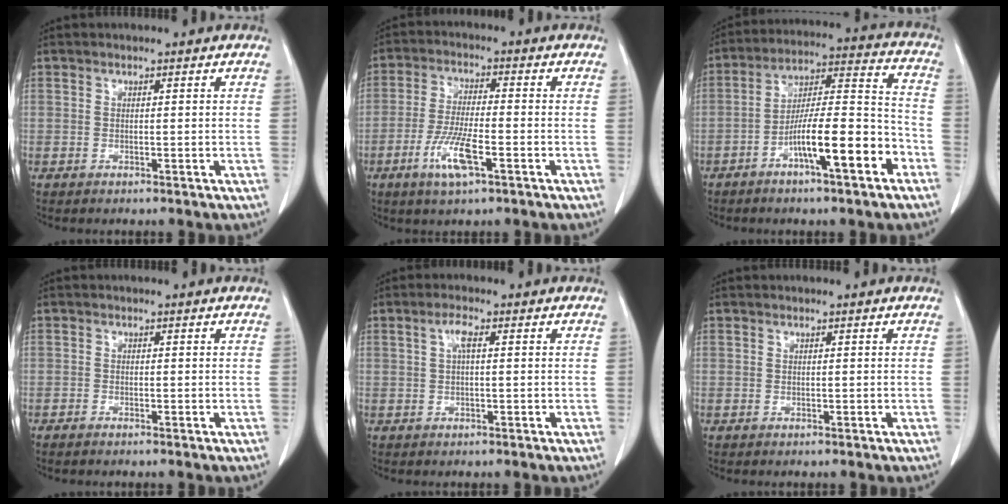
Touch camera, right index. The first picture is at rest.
{"total": 8.3, "force": [-3.7, 1.8, 7.2], "torque": [-0.150, -0.008, -0.065]}
{"total": 14.3, "force": [-6.5, 2.2, 12.5], "torque": [-0.211, 0.015, -0.107]}
{"total": 1.2, "force": [-0.8, 0.6, 0.6], "torque": [-0.016, 0.000, -0.013]}
{"total": 2.7, "force": [0.7, 0.9, 2.5], "torque": [-0.056, 0.011, 0.014]}
{"total": 0.0}